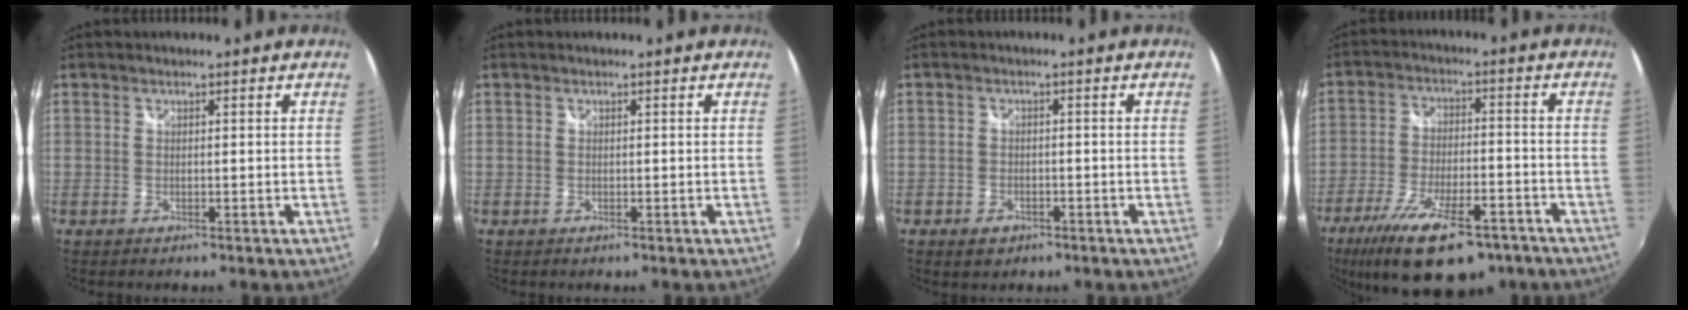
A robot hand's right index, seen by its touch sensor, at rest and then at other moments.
{"total": 0.0}
{"total": 3.0, "force": [-1.8, 2.2, 1.2], "torque": [-0.027, 0.001, -0.026]}
{"total": 18.4, "force": [-12.3, 7.0, 11.9], "torque": [-0.232, -0.033, -0.193]}